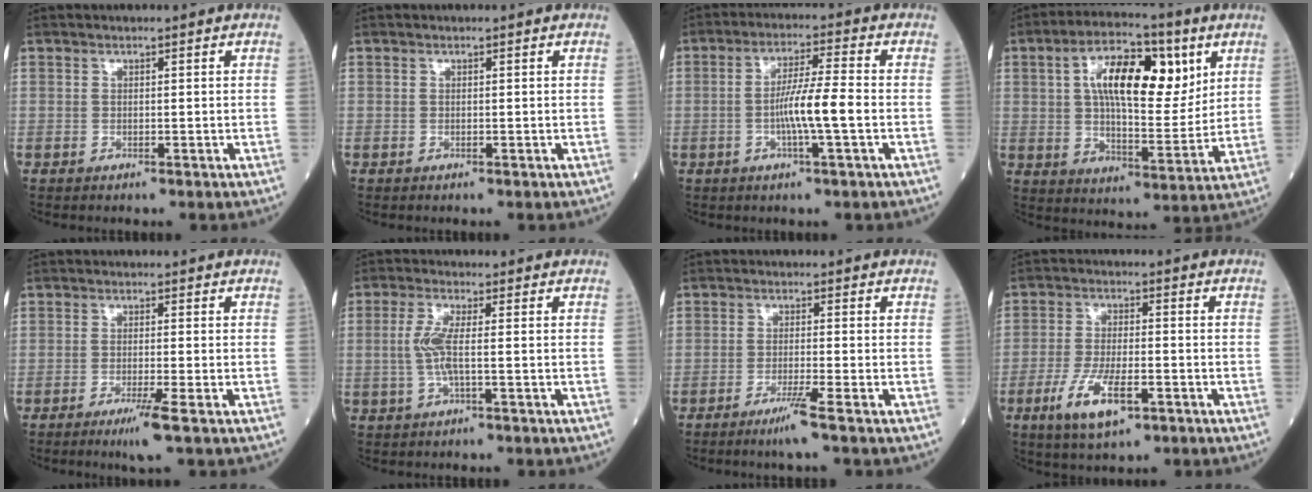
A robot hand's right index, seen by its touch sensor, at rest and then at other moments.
{"total": 0.0}
{"total": 7.2, "force": [-1.5, -0.3, 7.0], "torque": [-0.130, 0.001, -0.030]}
{"total": 15.5, "force": [5.5, 5.8, 13.3], "torque": [-0.224, 0.021, 0.087]}
{"total": 3.5, "force": [-2.0, -0.8, 2.8], "torque": [-0.052, -0.013, -0.038]}
{"total": 4.3, "force": [-0.2, 0.5, 4.2], "torque": [-0.099, -0.001, -0.007]}
{"total": 3.6, "force": [-2.3, -1.1, 2.5], "torque": [-0.052, -0.010, -0.048]}
{"total": 8.1, "force": [-3.7, 2.4, 6.8], "torque": [-0.139, -0.013, -0.063]}